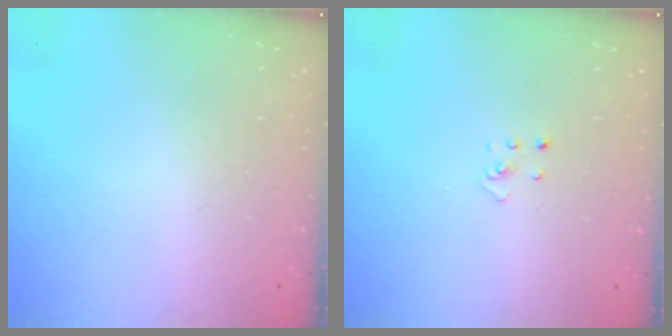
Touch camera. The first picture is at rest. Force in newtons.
{"total": 1.9, "press": 1.9, "slide": 0.1}